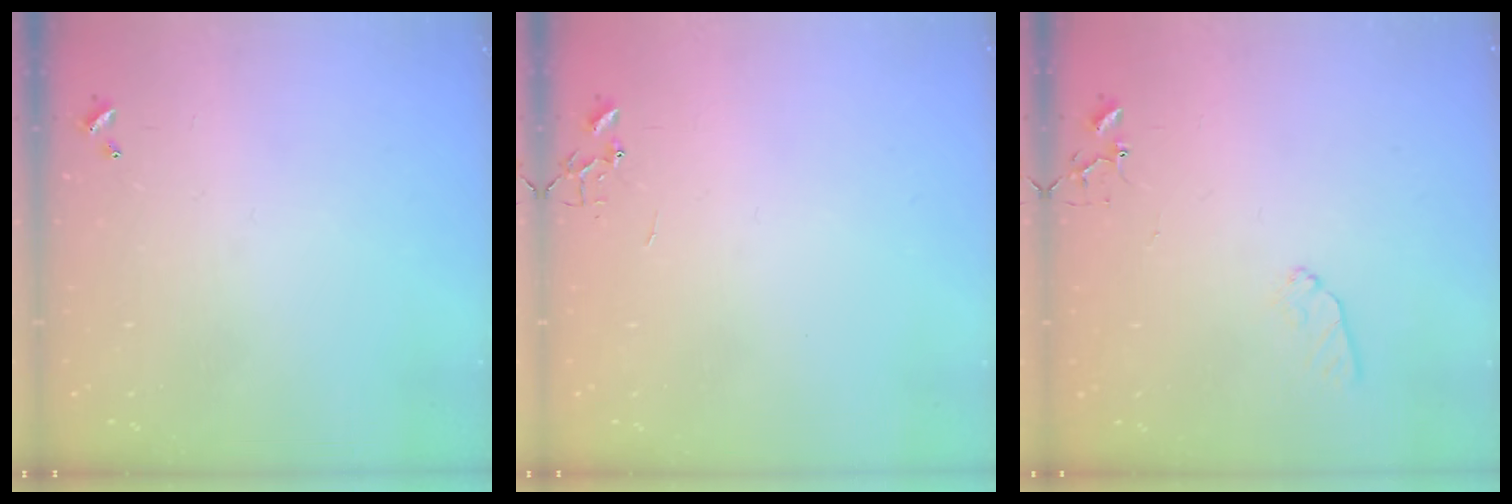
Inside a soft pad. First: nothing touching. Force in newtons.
{"total": 0.0}
{"total": 7.7, "press": 7.6, "slide": 0.9}